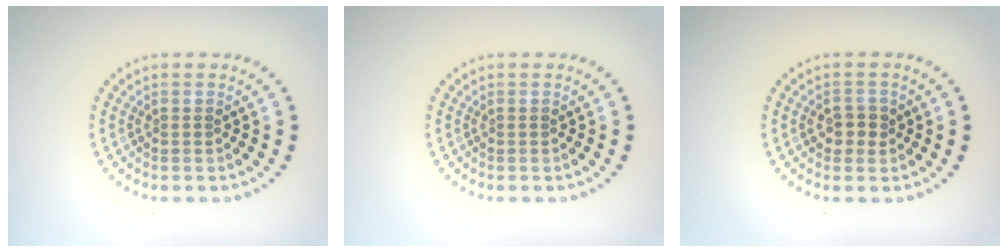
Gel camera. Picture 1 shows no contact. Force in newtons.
{"total": 0.0}
{"total": 2.0, "press": 1.9, "slide": 0.6}